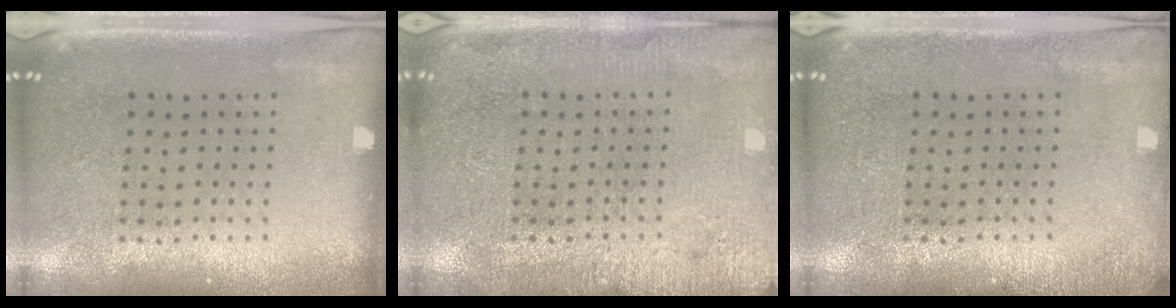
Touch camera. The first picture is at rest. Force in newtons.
{"total": 3.8, "press": 3.8, "slide": 0.5}
{"total": 1.0, "press": 1.0, "slide": 0.3}